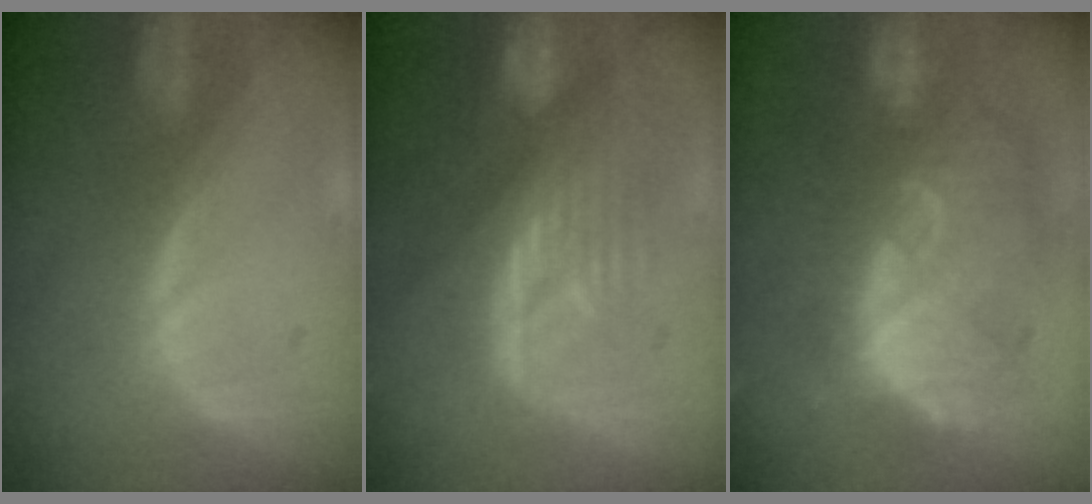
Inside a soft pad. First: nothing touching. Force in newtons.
{"total": 10.2, "press": 8.9, "slide": 5.0}
{"total": 11.1, "press": 10.6, "slide": 3.2}